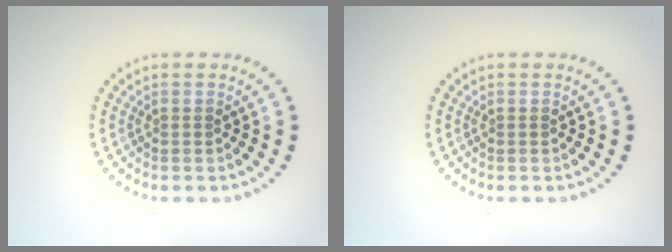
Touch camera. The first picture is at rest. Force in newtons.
{"total": 0.0}